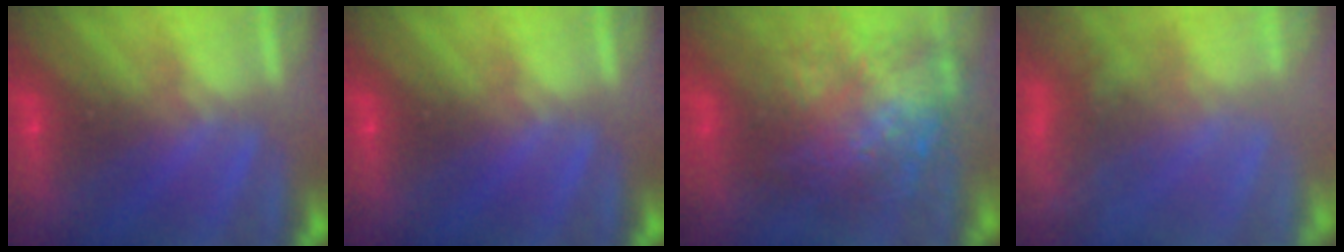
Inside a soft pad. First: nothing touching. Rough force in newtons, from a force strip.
{"total": 0.0}
{"total": 10.6}
{"total": 5.6}